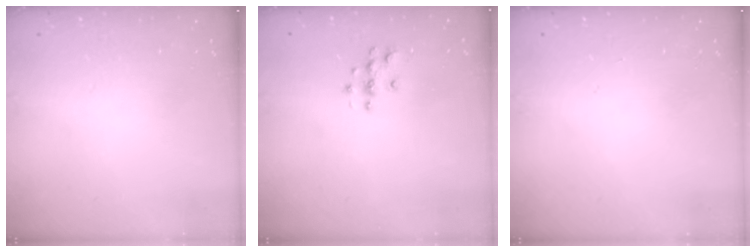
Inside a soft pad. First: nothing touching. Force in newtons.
{"total": 3.8, "press": 3.8, "slide": 0.4}
{"total": 0.0}